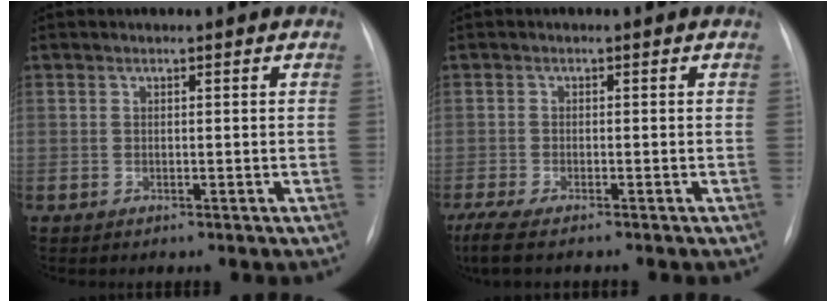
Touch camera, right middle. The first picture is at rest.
{"total": 6.3, "force": [-5.0, 0.8, 3.7], "torque": [-0.071, -0.016, -0.083]}